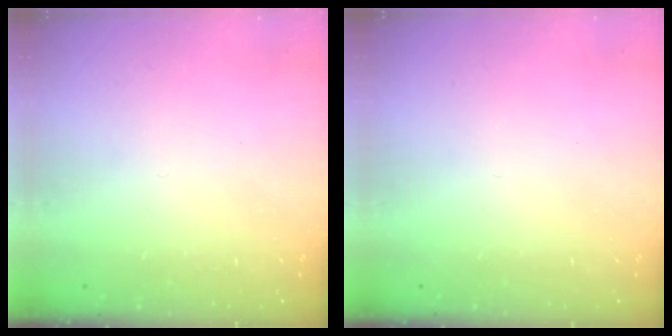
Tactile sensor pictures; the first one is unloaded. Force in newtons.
{"total": 0.0}